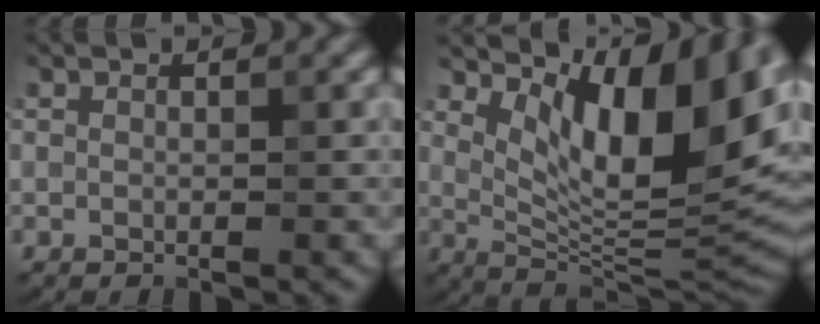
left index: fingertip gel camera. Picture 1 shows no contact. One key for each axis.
{"total": 12.6, "fx": 4.9, "fy": 5.1, "fz": 10.5, "tx": -0.145, "ty": -0.007, "tz": 0.091}